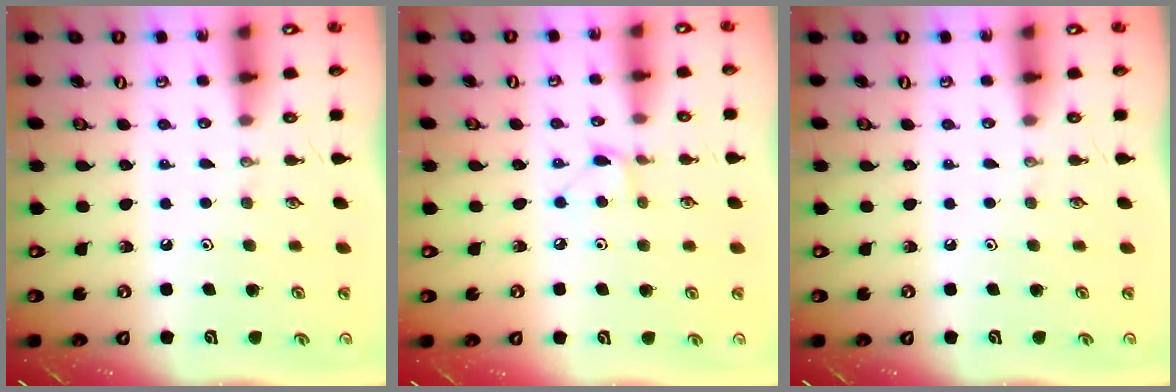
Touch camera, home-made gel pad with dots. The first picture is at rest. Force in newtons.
{"total": 4.7, "press": 4.6, "slide": 0.6}
{"total": 0.0}